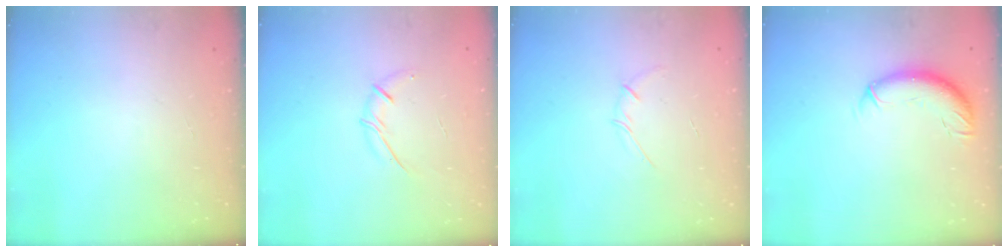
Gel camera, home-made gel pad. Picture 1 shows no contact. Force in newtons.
{"total": 6.1, "press": 6.0, "slide": 1.1}
{"total": 2.7, "press": 2.6, "slide": 0.7}
{"total": 9.2, "press": 9.1, "slide": 1.8}